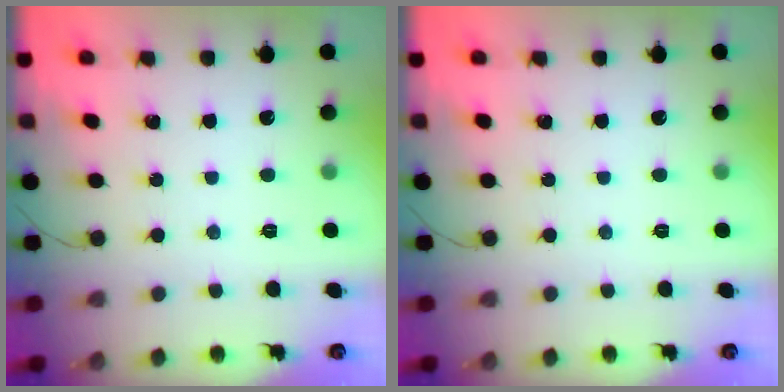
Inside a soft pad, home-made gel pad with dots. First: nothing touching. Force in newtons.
{"total": 0.0}